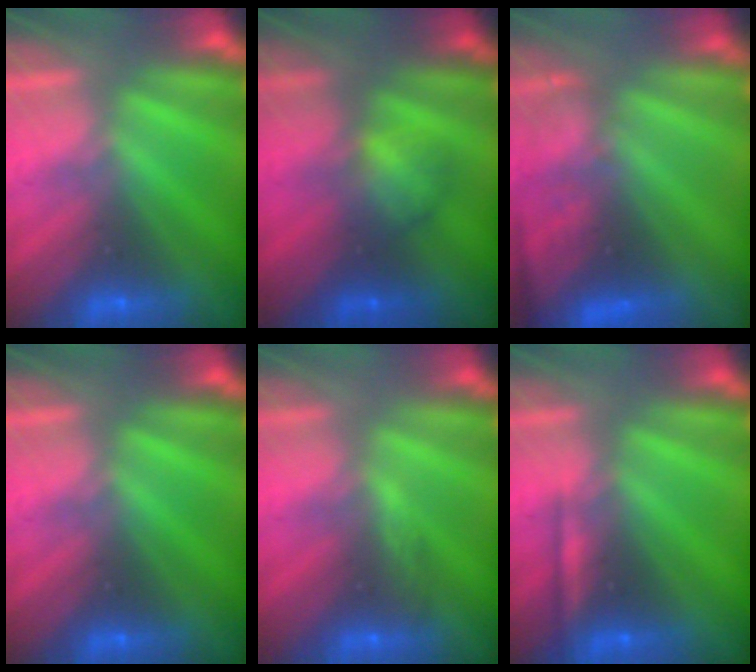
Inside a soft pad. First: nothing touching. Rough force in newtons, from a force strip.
{"total": 1.9}
{"total": 3.3}
{"total": 0.0}
{"total": 2.7}
{"total": 2.2}